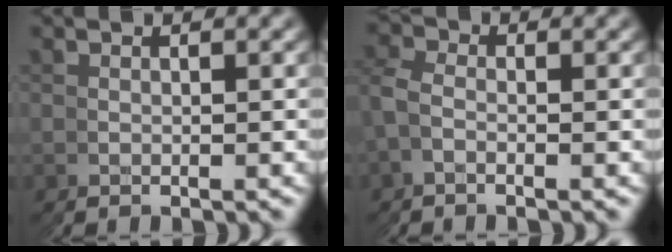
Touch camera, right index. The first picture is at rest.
{"total": 1.2, "force": [-0.4, 0.7, -1.0], "torque": [0.001, 0.010, -0.017]}